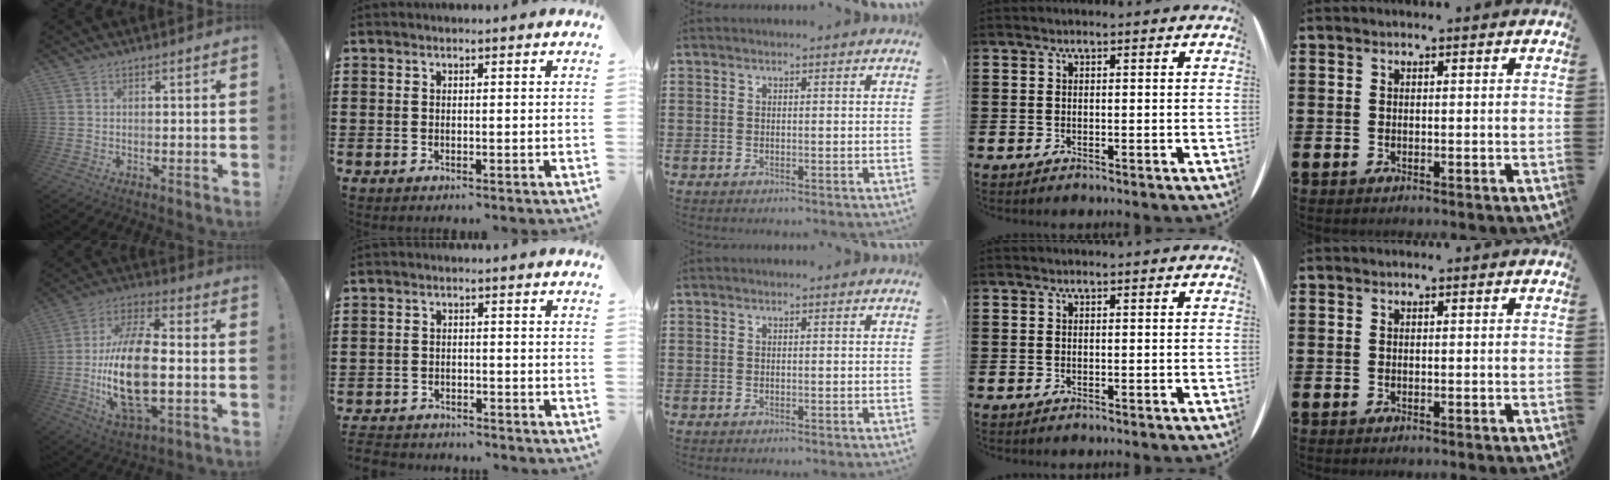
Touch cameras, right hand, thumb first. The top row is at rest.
{"thumb": {"total": 20.9, "force": [-2.7, 9.7, 18.3], "torque": [-0.370, 0.000, -0.044]}, "index": {"total": 2.3, "force": [-2.2, 0.3, -0.2], "torque": [-0.005, -0.001, -0.051]}}